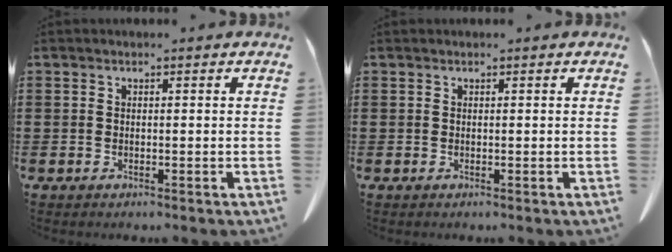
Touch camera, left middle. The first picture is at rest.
{"total": 0.0}